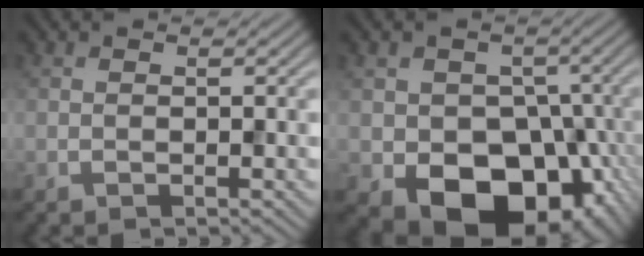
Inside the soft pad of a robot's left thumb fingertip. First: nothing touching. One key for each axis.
{"total": 14.4, "fx": -5.6, "fy": 11.0, "fz": 7.4, "tx": -0.091, "ty": -0.028, "tz": -0.089}